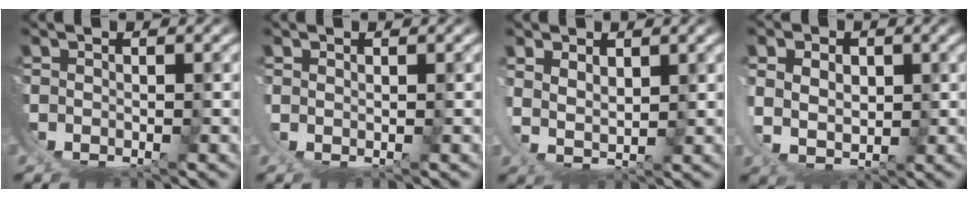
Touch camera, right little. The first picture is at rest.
{"total": 1.2, "force": [1.0, -0.6, 0.1], "torque": [-0.004, 0.000, 0.017]}
{"total": 3.5, "force": [3.0, 1.0, 1.6], "torque": [-0.034, -0.010, 0.062]}
{"total": 4.0, "force": [2.2, 2.3, 2.4], "torque": [-0.051, -0.017, 0.051]}